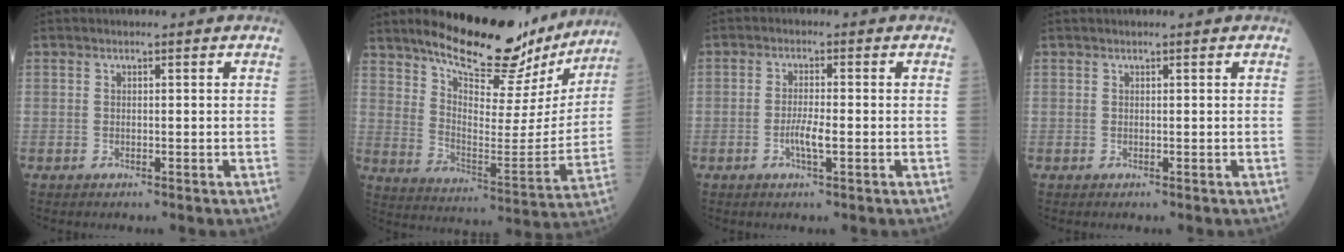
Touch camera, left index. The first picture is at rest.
{"total": 22.5, "force": [19.1, 6.3, 10.2], "torque": [-0.144, -0.027, 0.269]}
{"total": 2.9, "force": [-1.0, 0.2, 2.7], "torque": [-0.050, -0.003, -0.020]}
{"total": 1.5, "force": [1.3, 0.1, 0.7], "torque": [-0.001, 0.019, 0.019]}